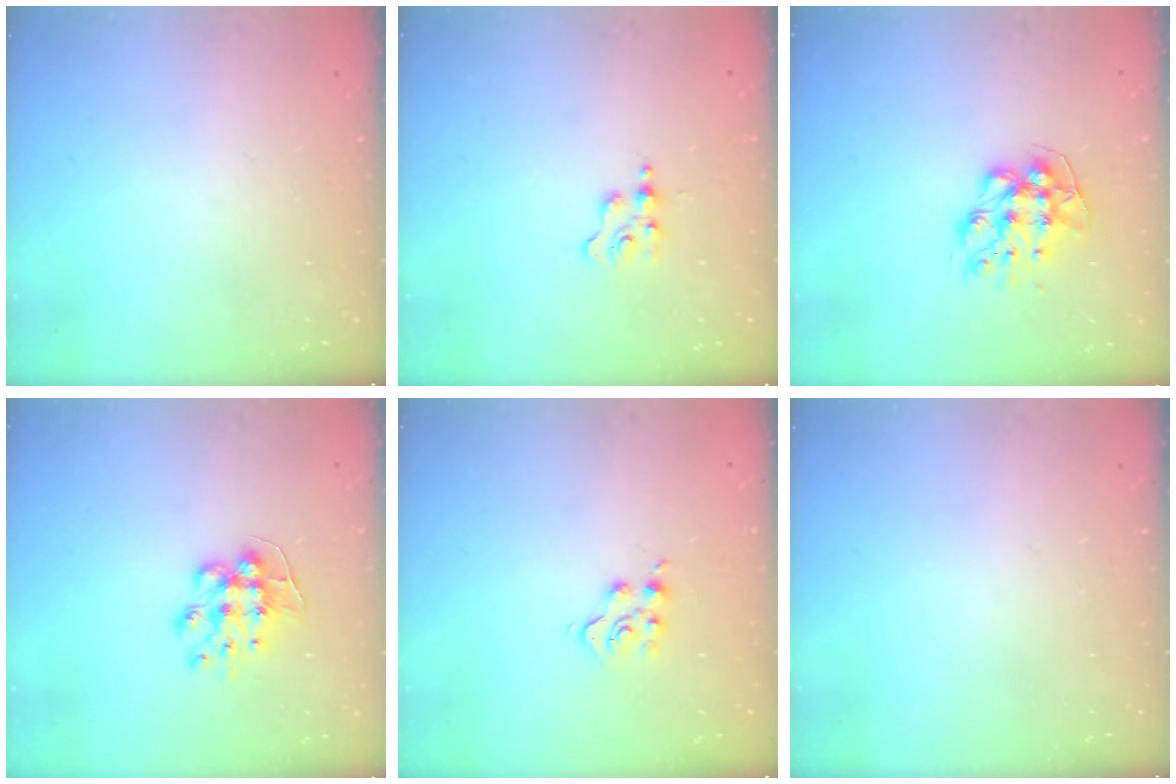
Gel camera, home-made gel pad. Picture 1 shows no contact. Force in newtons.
{"total": 2.0, "press": 2.0, "slide": 0.2}
{"total": 10.0, "press": 9.9, "slide": 0.7}
{"total": 9.0, "press": 9.0, "slide": 0.1}
{"total": 5.2, "press": 5.2, "slide": 0.6}
{"total": 0.0}